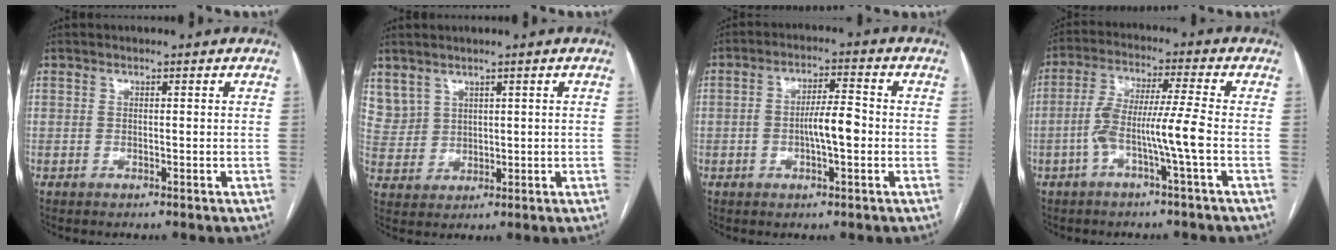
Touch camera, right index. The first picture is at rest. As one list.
[{"total": 5.4, "force": [3.7, 3.8, 0.9], "torque": [-0.025, 0.011, 0.090]}, {"total": 6.0, "force": [-1.0, 1.6, 5.7], "torque": [-0.105, 0.012, -0.016]}, {"total": 8.3, "force": [-2.6, -0.7, 7.8], "torque": [-0.156, 0.018, -0.049]}]